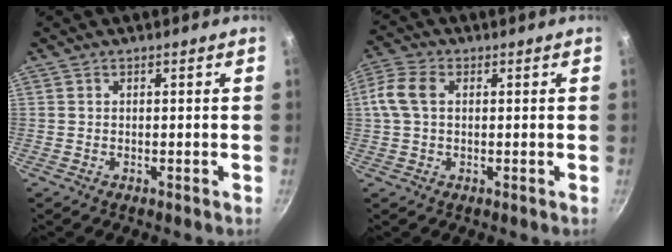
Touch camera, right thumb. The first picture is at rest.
{"total": 6.4, "force": [1.0, 4.1, 4.8], "torque": [-0.105, 0.017, 0.011]}